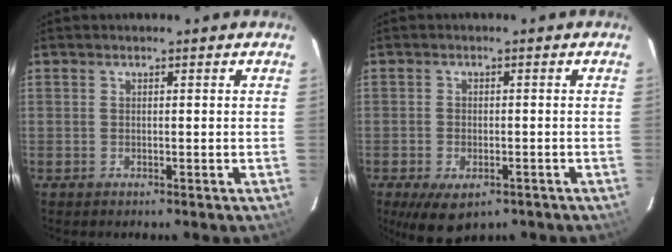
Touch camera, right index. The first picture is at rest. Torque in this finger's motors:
{"motor_torque": [1.07, -0.72, 0.45, 0.10]}